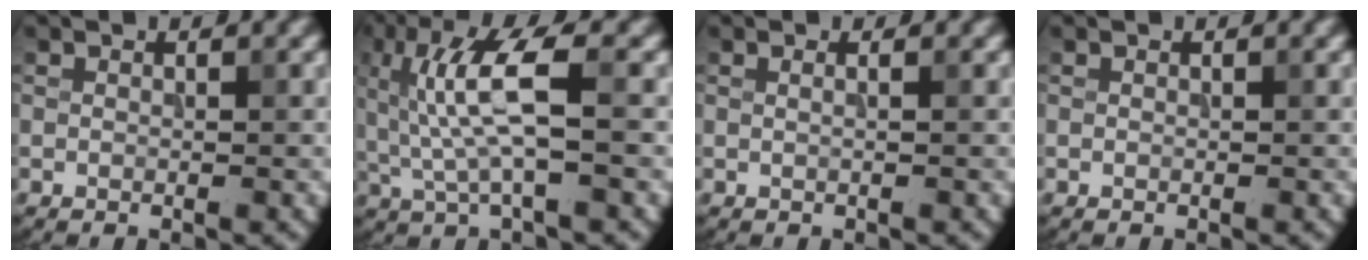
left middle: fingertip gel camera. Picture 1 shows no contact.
{"total": 6.5, "force": [0.8, 1.7, 6.2], "torque": [-0.133, 0.003, 0.015]}
{"total": 1.3, "force": [0.5, 0.7, 1.0], "torque": [0.001, -0.002, -0.008]}
{"total": 0.0}